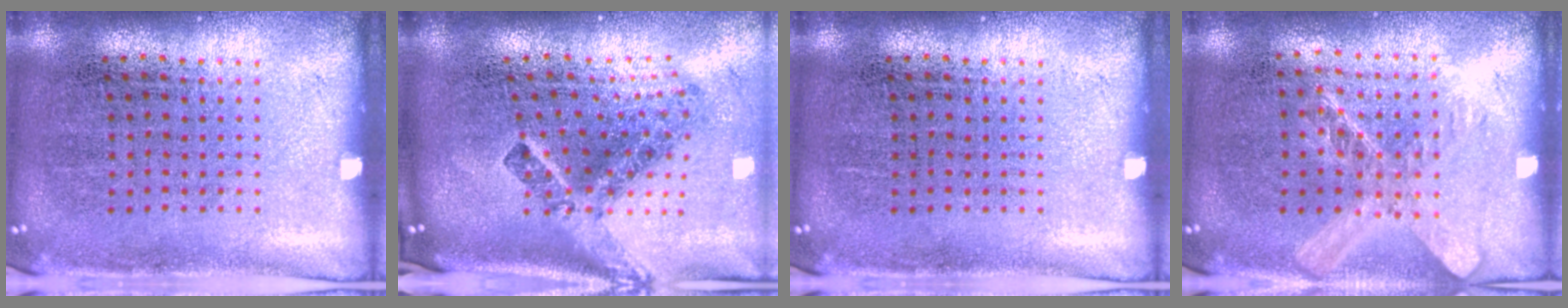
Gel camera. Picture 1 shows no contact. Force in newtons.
{"total": 3.1, "press": 1.7, "slide": 2.5}
{"total": 0.0}
{"total": 1.5, "press": 1.3, "slide": 0.7}